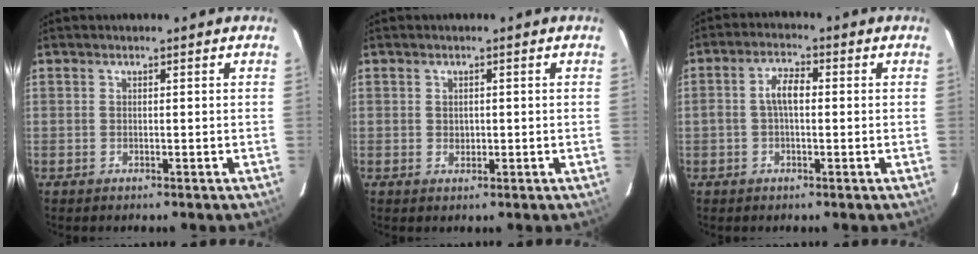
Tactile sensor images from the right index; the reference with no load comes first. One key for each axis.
{"total": 1.3, "fx": 0.0, "fy": 1.1, "fz": 0.6, "tx": -0.006, "ty": 0.003, "tz": 0.001}
{"total": 4.2, "fx": -0.1, "fy": 1.9, "fz": 3.7, "tx": -0.075, "ty": 0.013, "tz": -0.002}